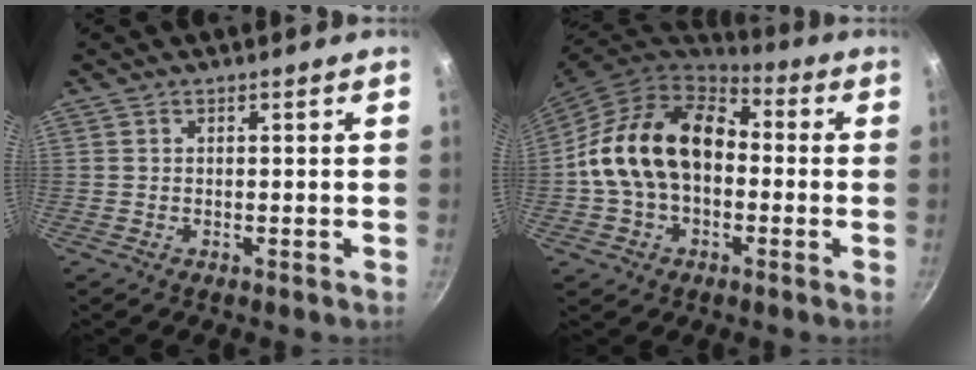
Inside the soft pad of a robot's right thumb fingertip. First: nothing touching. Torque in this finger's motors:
{"motor_torque": [0.38, 1.28, 1.43, -1.34, 0.23]}